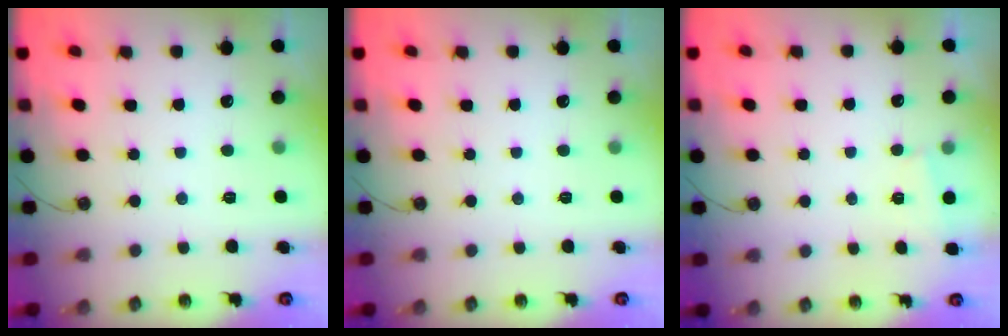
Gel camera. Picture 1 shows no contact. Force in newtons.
{"total": 0.0}
{"total": 1.1, "press": 1.1, "slide": 0.1}